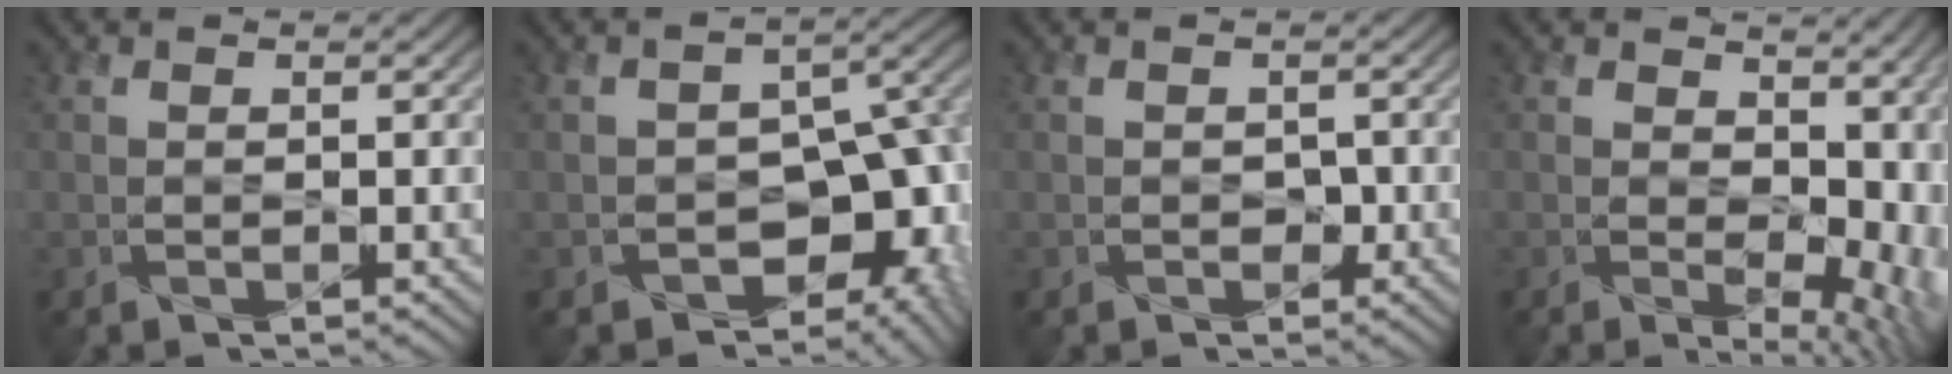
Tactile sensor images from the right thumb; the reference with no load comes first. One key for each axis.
{"total": 12.1, "fx": -5.5, "fy": 8.2, "fz": 7.0, "tx": -0.084, "ty": -0.009, "tz": -0.074}
{"total": 1.6, "fx": -0.6, "fy": 1.2, "fz": 0.8, "tx": -0.017, "ty": -0.008, "tz": -0.008}
{"total": 12.3, "fx": 1.6, "fy": 7.5, "fz": 9.6, "tx": -0.132, "ty": -0.026, "tz": 0.066}